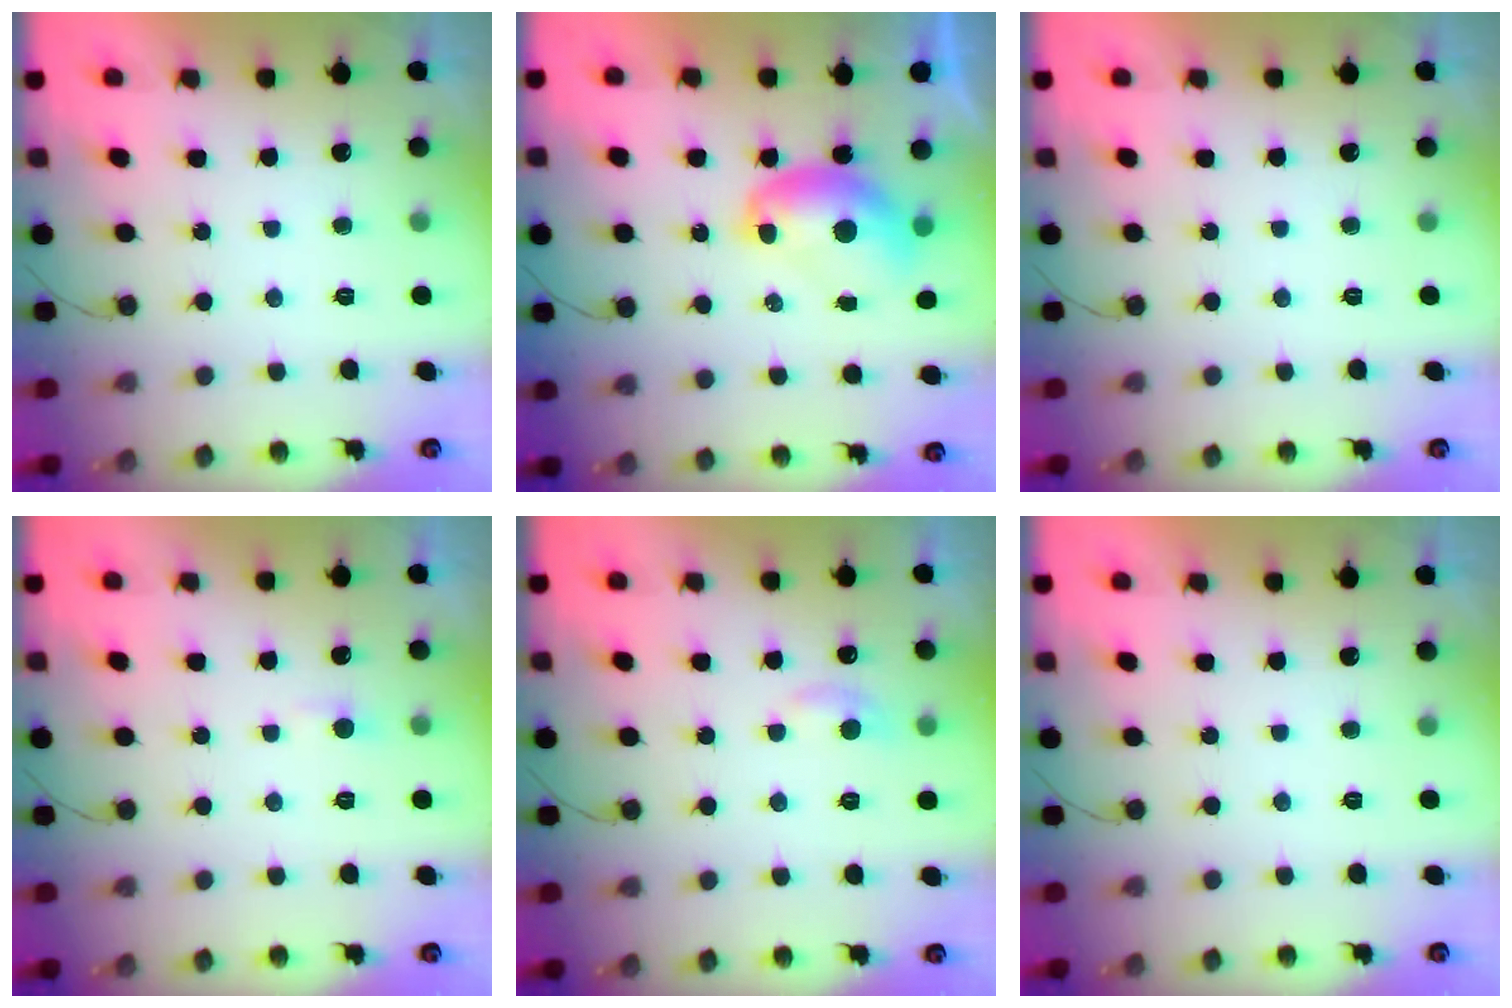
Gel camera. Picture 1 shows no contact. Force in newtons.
{"total": 8.0, "press": 7.9, "slide": 1.1}
{"total": 0.0}
{"total": 2.6, "press": 2.6, "slide": 0.2}
{"total": 4.9, "press": 4.8, "slide": 0.6}
{"total": 0.0}